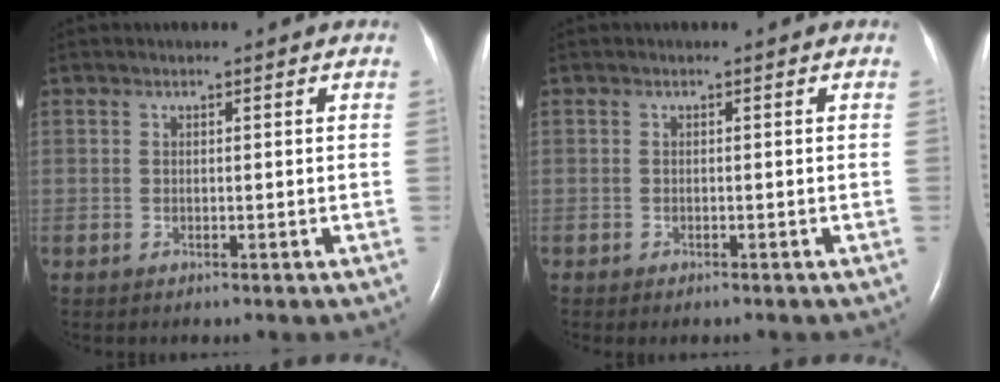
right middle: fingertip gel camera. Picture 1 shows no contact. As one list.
[{"total": 0.9, "force": [-0.7, 0.3, 0.4], "torque": [-0.008, -0.002, -0.008]}]